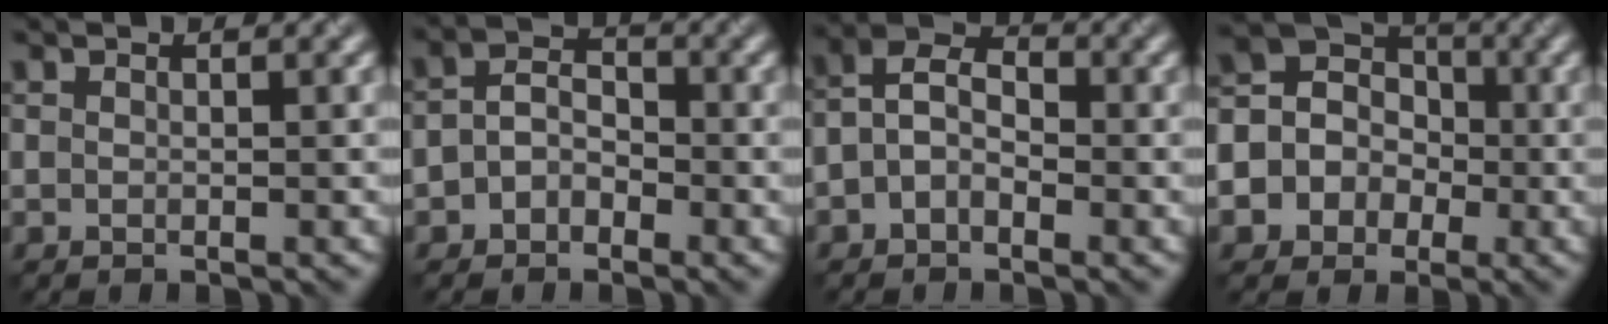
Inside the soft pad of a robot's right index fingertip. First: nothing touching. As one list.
[{"total": 2.6, "force": [-1.1, 2.0, 1.3], "torque": [-0.024, 0.007, -0.029]}, {"total": 3.6, "force": [-0.7, 2.4, 2.6], "torque": [-0.049, 0.012, -0.026]}, {"total": 8.7, "force": [-2.1, 8.0, 2.7], "torque": [-0.068, 0.017, -0.061]}]